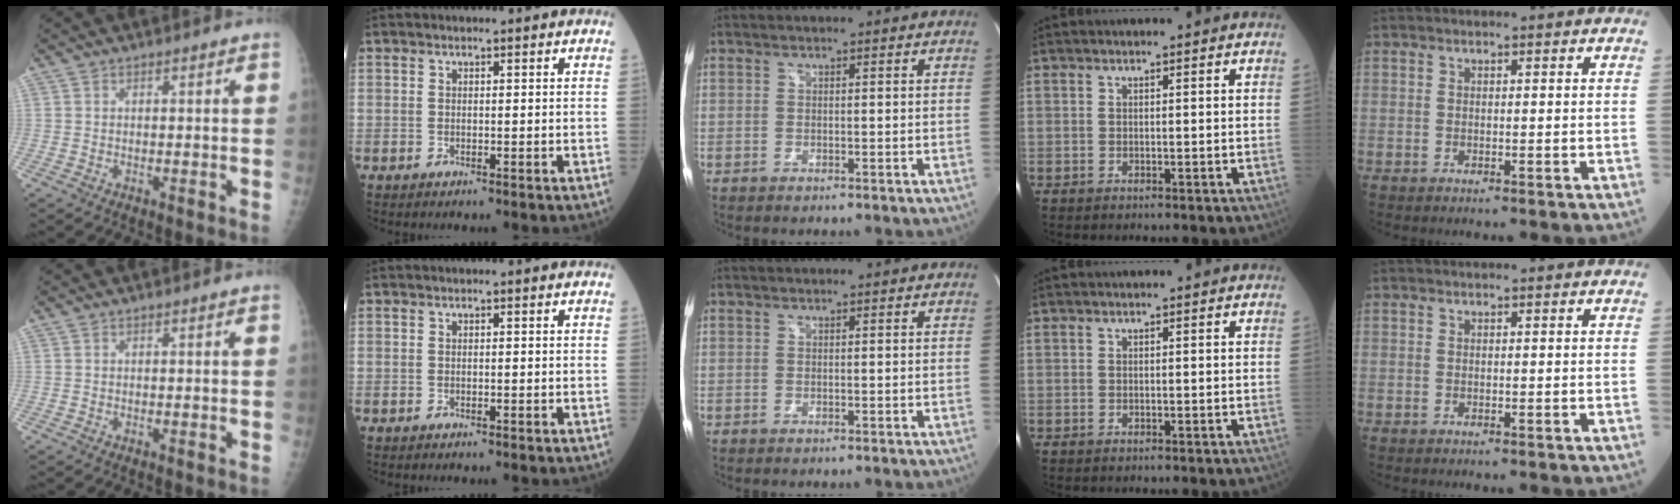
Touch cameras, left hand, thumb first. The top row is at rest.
{}